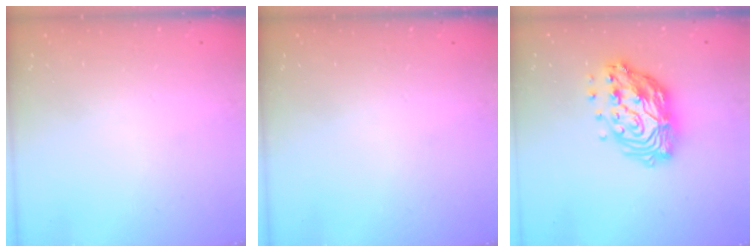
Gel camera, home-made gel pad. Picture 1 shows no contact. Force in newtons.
{"total": 0.0}
{"total": 17.1, "press": 17.0, "slide": 1.6}